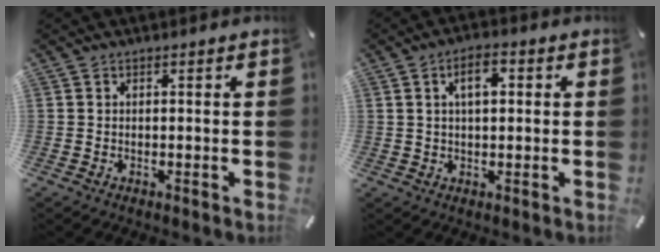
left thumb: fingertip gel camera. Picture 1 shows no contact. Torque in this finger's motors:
{"motor_torque": [0.22, 0.06, 0.30, 0.18, 0.05]}